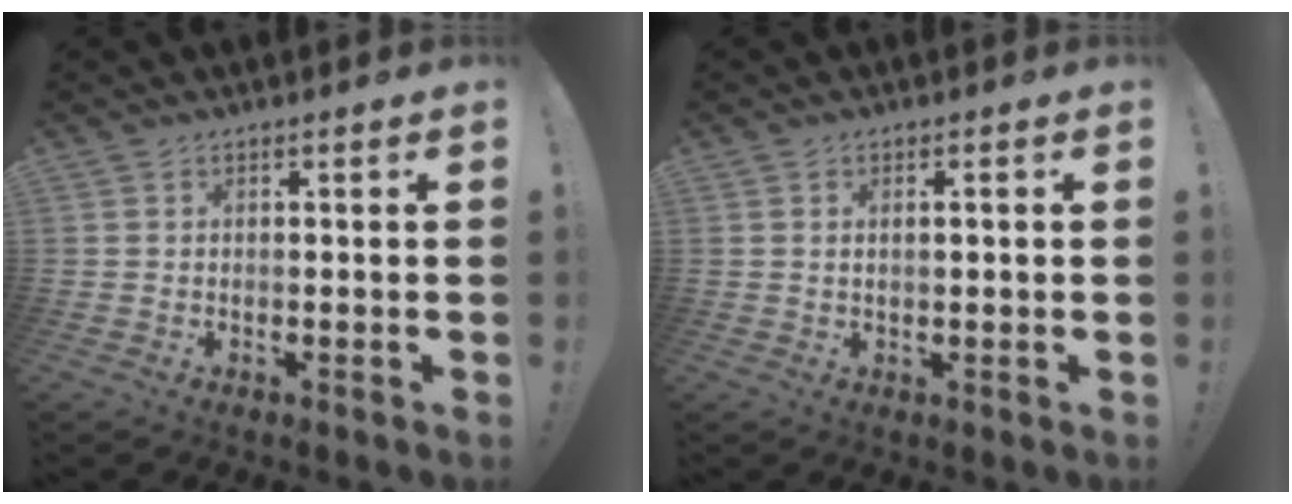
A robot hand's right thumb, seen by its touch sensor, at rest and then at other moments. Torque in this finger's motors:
{"motor_torque": [-0.19, -0.10, -0.32, 0.27, -0.02]}